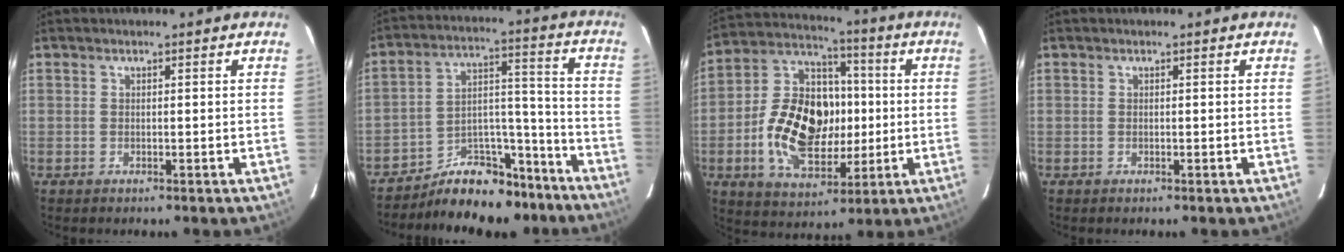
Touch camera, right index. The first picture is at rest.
{"total": 14.4, "force": [-12.0, 6.7, 4.2], "torque": [-0.063, 0.061, -0.172]}
{"total": 18.8, "force": [-2.1, 12.5, 13.8], "torque": [-0.280, 0.025, -0.025]}
{"total": 0.0}